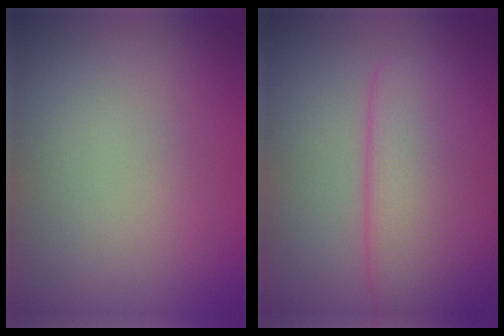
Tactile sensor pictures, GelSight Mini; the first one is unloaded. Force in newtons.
{"total": 6.7, "press": 6.7, "slide": 0.2}